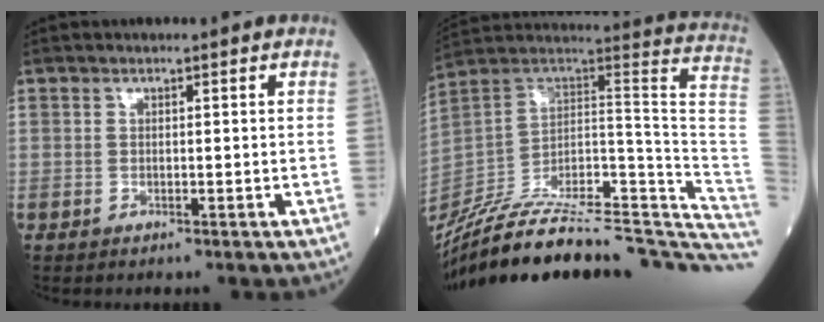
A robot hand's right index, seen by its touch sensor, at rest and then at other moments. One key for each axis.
{"total": 38.8, "fx": -32.2, "fy": 6.2, "fz": 20.7, "tx": -0.240, "ty": -0.024, "tz": -0.451}